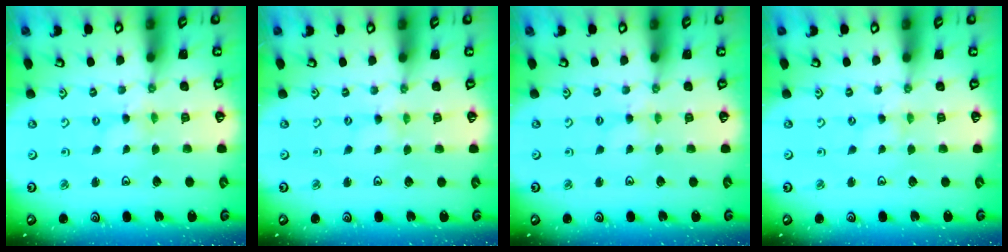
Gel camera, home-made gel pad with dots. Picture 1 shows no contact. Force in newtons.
{"total": 0.0}
{"total": 1.7, "press": 1.6, "slide": 0.3}
{"total": 0.0}